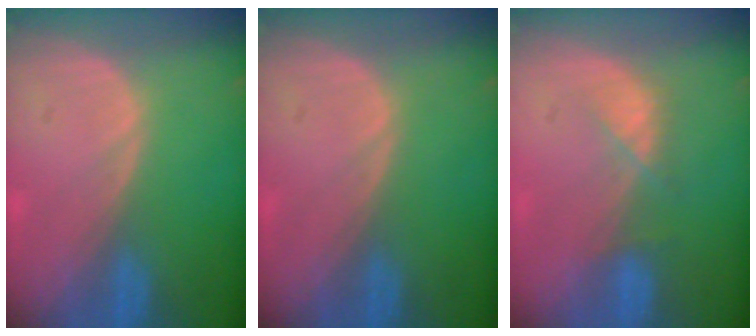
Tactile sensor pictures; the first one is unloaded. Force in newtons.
{"total": 0.0}
{"total": 2.9, "press": 2.9, "slide": 0.7}